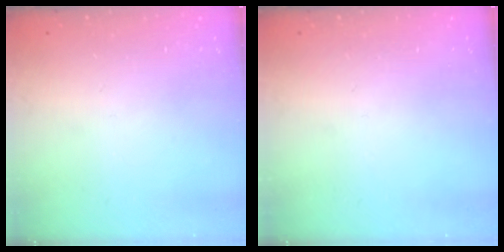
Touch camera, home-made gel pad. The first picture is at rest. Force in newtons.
{"total": 0.0}